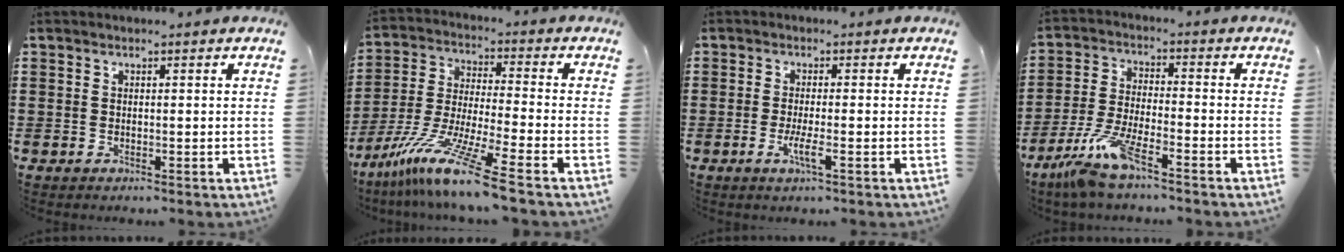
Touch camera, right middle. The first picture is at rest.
{"total": 12.0, "force": [-9.3, -0.1, 7.6], "torque": [-0.161, -0.001, -0.186]}
{"total": 3.0, "force": [-1.1, 0.3, 2.8], "torque": [-0.055, -0.006, -0.023]}
{"total": 8.2, "force": [-6.2, 0.9, 5.3], "torque": [-0.129, -0.017, -0.123]}